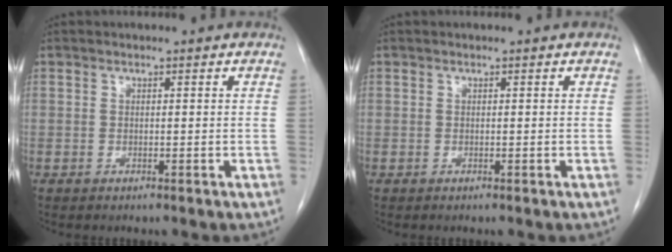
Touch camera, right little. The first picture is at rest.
{"total": 0.0}